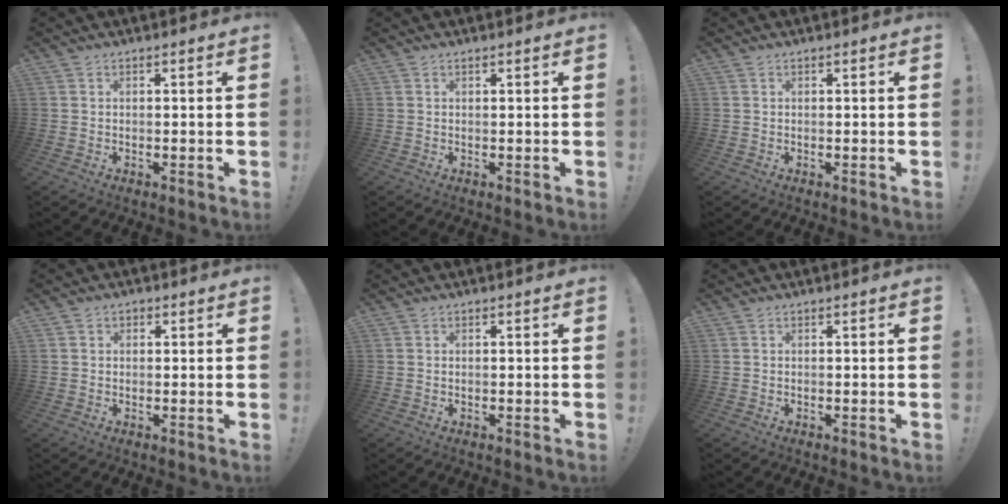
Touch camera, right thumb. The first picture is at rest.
{"total": 0.0}
{"total": 0.0}
{"total": 1.4, "force": [0.4, 1.2, 0.4], "torque": [-0.002, 0.000, 0.006]}
{"total": 0.0}
{"total": 0.0}